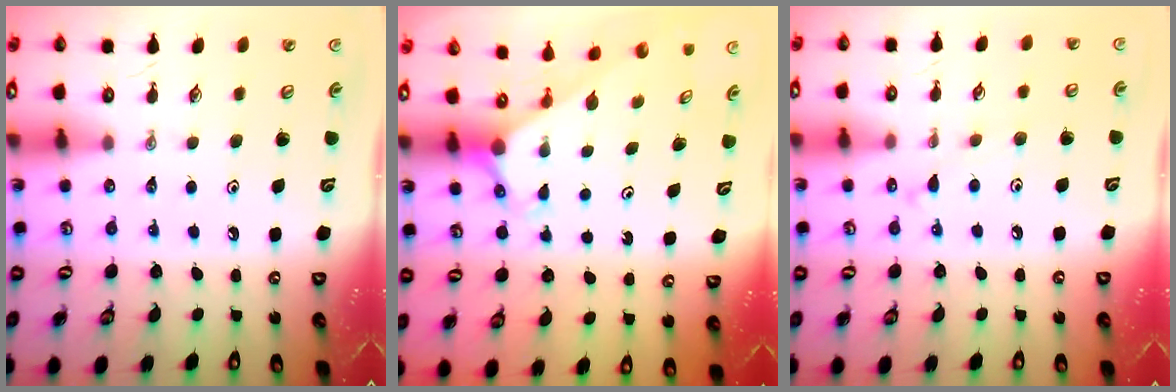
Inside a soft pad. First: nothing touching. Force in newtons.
{"total": 2.8, "press": 2.8, "slide": 0.0}
{"total": 6.9, "press": 6.9, "slide": 0.6}